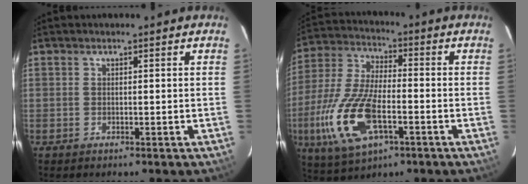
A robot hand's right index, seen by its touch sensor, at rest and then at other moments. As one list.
[{"total": 17.8, "force": [-5.9, 7.9, 14.8], "torque": [-0.334, -0.017, -0.106]}]